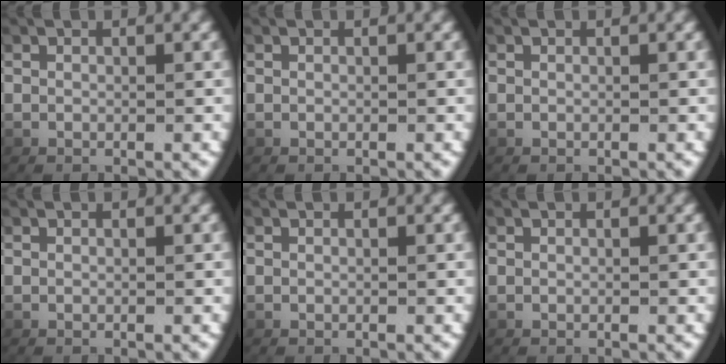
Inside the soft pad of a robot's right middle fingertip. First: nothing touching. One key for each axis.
{"total": 0.0}
{"total": 0.0}
{"total": 0.0}
{"total": 1.5, "fx": 0.0, "fy": -1.4, "fz": -0.4, "tx": 0.006, "ty": -0.006, "tz": 0.011}
{"total": 0.0}